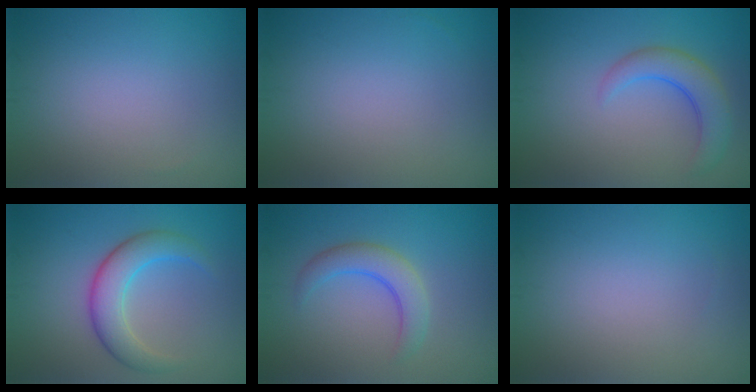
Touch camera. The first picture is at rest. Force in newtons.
{"total": 0.0}
{"total": 3.8, "press": 3.7, "slide": 0.4}
{"total": 4.5, "press": 4.5, "slide": 0.2}
{"total": 3.4, "press": 3.4, "slide": 0.1}
{"total": 0.0}